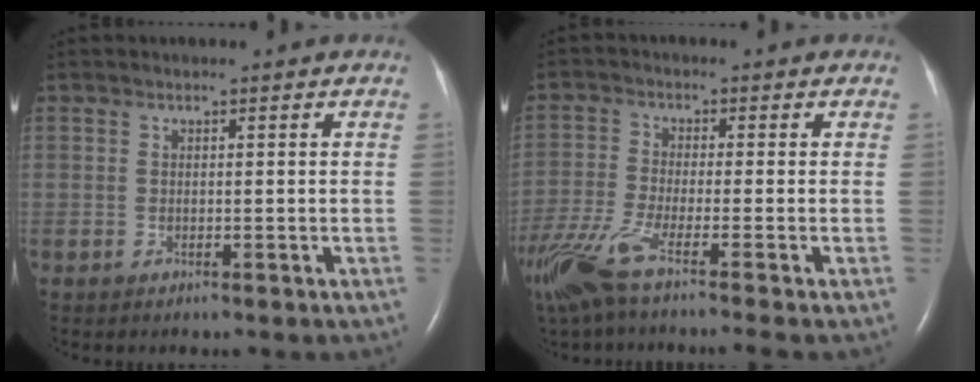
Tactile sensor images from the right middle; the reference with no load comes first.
{"total": 11.0, "force": [-8.0, -0.5, 7.5], "torque": [-0.152, -0.034, -0.147]}